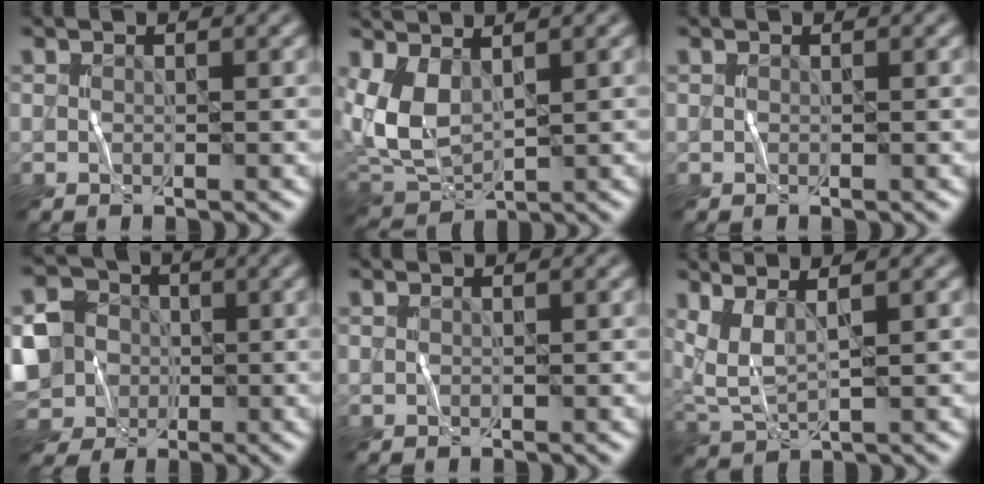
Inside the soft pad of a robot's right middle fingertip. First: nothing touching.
{"total": 5.2, "force": [2.0, 2.7, 3.9], "torque": [-0.103, -0.002, 0.044]}
{"total": 0.0}
{"total": 8.2, "force": [-2.0, 7.2, 3.4], "torque": [-0.081, -0.009, -0.057]}
{"total": 0.0}
{"total": 3.6, "force": [1.9, 0.9, 3.0], "torque": [-0.073, -0.002, 0.047]}